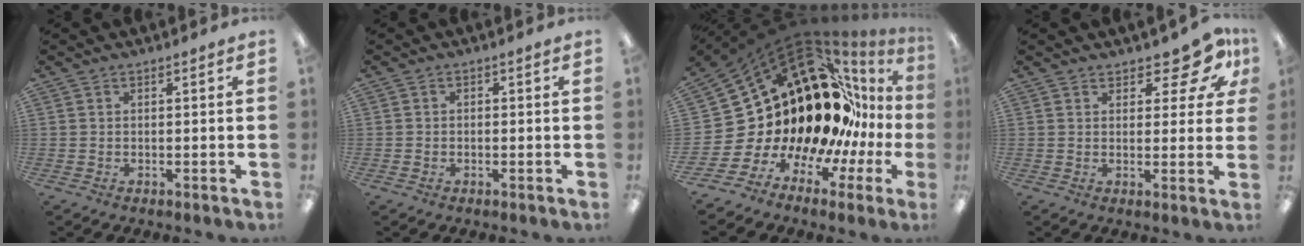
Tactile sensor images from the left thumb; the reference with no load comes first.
{"total": 0.8, "force": [-0.4, 0.6, 0.2], "torque": [-0.003, 0.002, -0.008]}
{"total": 24.1, "force": [5.8, 16.9, 16.2], "torque": [-0.234, -0.127, 0.158]}
{"total": 8.3, "force": [5.7, 3.4, 5.0], "torque": [-0.060, -0.034, 0.099]}